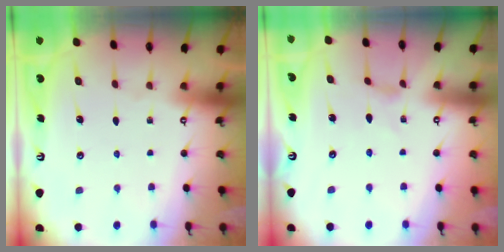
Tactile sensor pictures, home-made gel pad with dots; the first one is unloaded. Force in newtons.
{"total": 0.0}